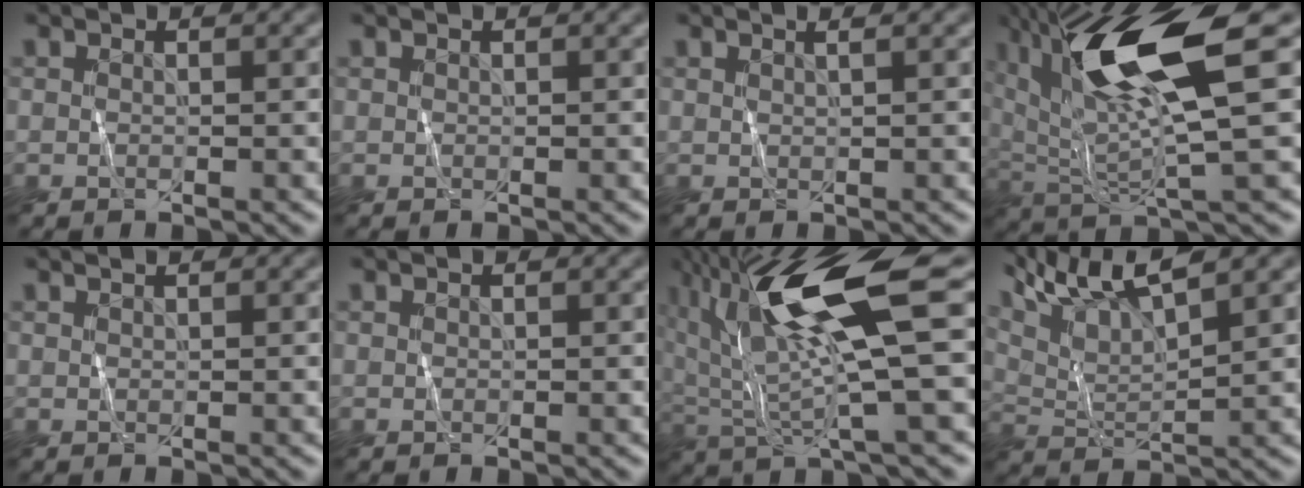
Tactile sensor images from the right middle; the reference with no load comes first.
{"total": 0.0}
{"total": 1.6, "force": [1.0, 0.6, 1.0], "torque": [0.001, 0.006, -0.003]}
{"total": 11.8, "force": [4.7, 2.8, 10.5], "torque": [-0.186, 0.008, 0.091]}
{"total": 0.8, "force": [0.7, 0.3, 0.4], "torque": [0.003, 0.002, 0.004]}
{"total": 0.0}
{"total": 12.4, "force": [4.6, 2.8, 11.2], "torque": [-0.200, 0.008, 0.087]}
{"total": 7.5, "force": [5.6, 1.5, 4.7], "torque": [-0.094, 0.017, 0.102]}